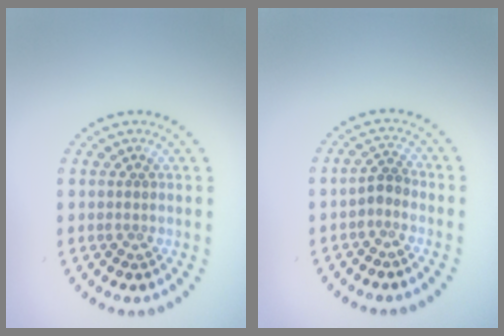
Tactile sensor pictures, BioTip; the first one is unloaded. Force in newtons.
{"total": 1.3, "press": 1.1, "slide": 0.8}